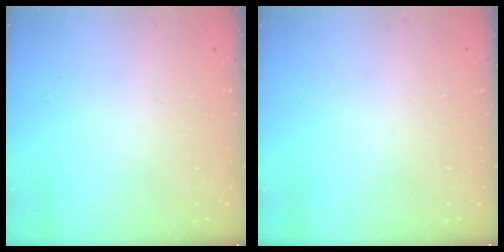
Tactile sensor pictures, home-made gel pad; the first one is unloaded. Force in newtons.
{"total": 0.0}